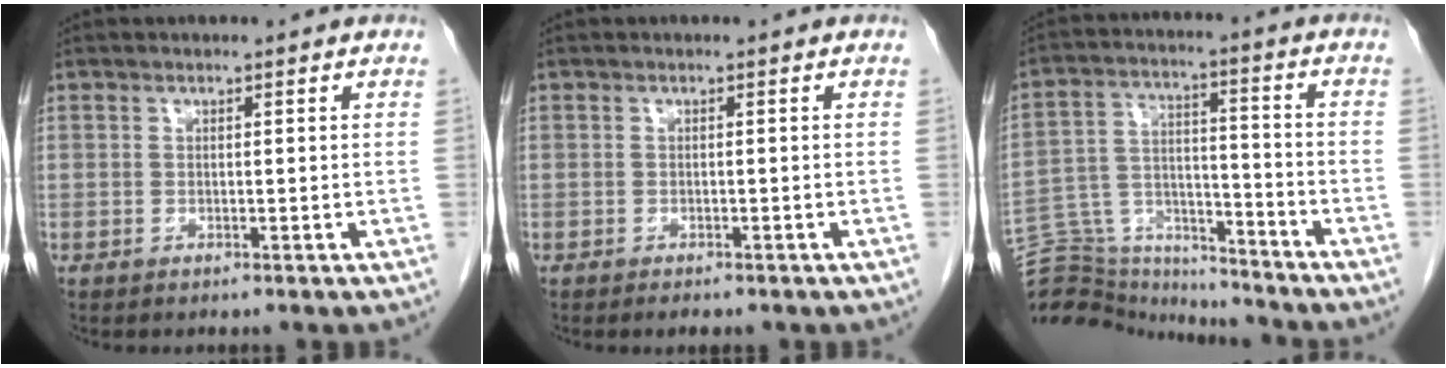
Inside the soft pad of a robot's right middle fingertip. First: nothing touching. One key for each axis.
{"total": 1.9, "fx": -1.4, "fy": 0.7, "fz": 1.0, "tx": -0.012, "ty": -0.003, "tz": -0.013}
{"total": 17.2, "fx": -16.6, "fy": 3.2, "fz": 3.1, "tx": -0.071, "ty": 0.035, "tz": -0.265}